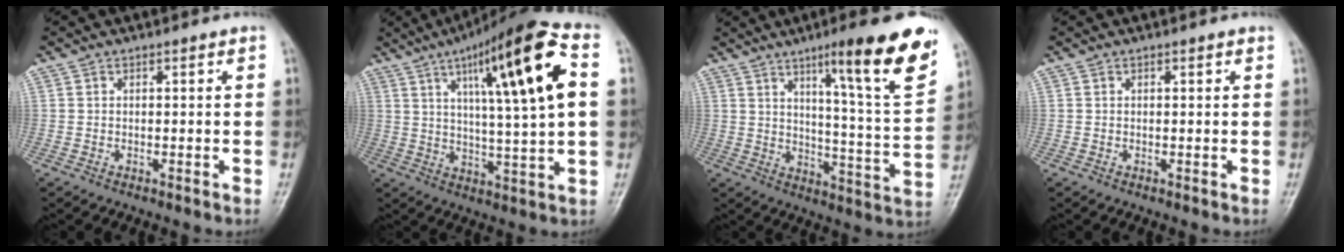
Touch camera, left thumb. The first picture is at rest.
{"total": 20.9, "force": [6.8, 3.5, 19.5], "torque": [-0.295, 0.007, 0.101]}
{"total": 18.7, "force": [10.8, 1.9, 15.2], "torque": [-0.188, -0.057, 0.158]}
{"total": 0.0}